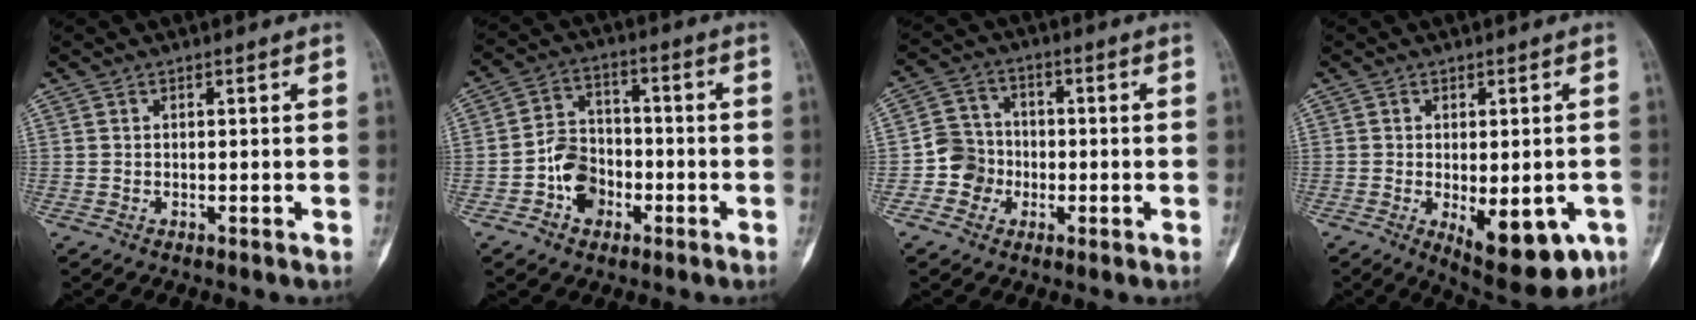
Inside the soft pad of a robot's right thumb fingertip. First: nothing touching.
{"total": 8.4, "force": [-3.1, 6.4, 4.4], "torque": [-0.047, 0.034, -0.058]}
{"total": 6.5, "force": [-1.8, 6.1, 1.4], "torque": [0.008, 0.018, -0.040]}
{"total": 13.5, "force": [-5.0, 6.0, 10.9], "torque": [-0.130, -0.005, -0.055]}